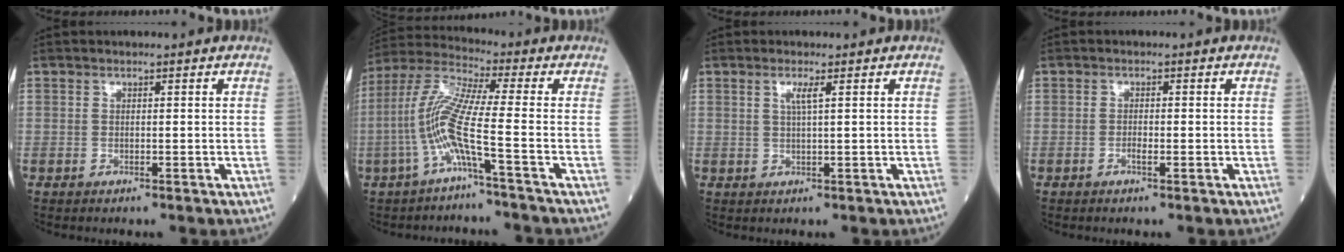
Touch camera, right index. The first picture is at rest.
{"total": 10.0, "force": [-3.2, -0.7, 9.5], "torque": [-0.213, 0.010, -0.074]}
{"total": 1.8, "force": [0.7, -0.2, 1.7], "torque": [-0.036, 0.001, 0.013]}
{"total": 1.4, "force": [-0.5, 0.2, 1.2], "torque": [-0.022, 0.001, -0.011]}